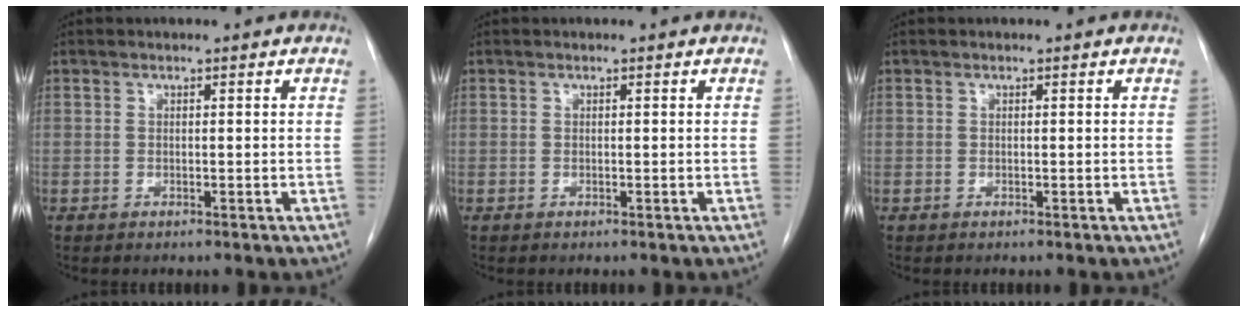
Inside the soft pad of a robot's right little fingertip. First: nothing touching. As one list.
[{"total": 0.0}, {"total": 0.0}]